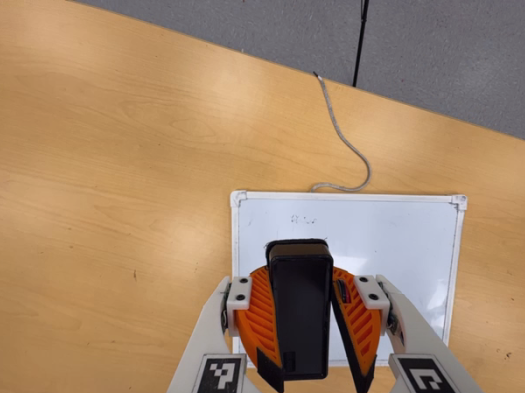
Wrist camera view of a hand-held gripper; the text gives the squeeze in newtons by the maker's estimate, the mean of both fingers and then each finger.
{"total": 10.2, "left": 9.7, "right": 10.7}